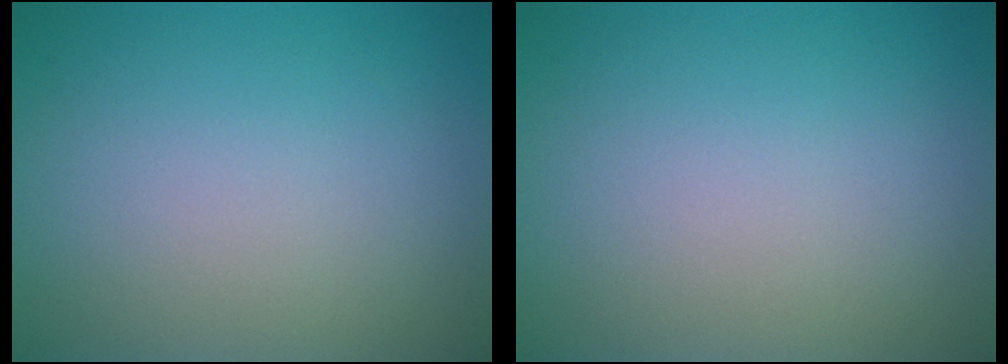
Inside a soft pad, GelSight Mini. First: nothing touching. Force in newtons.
{"total": 0.0}